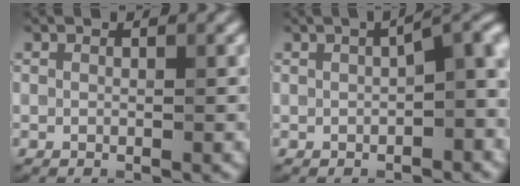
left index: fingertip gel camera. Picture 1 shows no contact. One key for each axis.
{"total": 4.6, "fx": -0.2, "fy": 1.4, "fz": 4.3, "tx": -0.048, "ty": 0.013, "tz": -0.002}